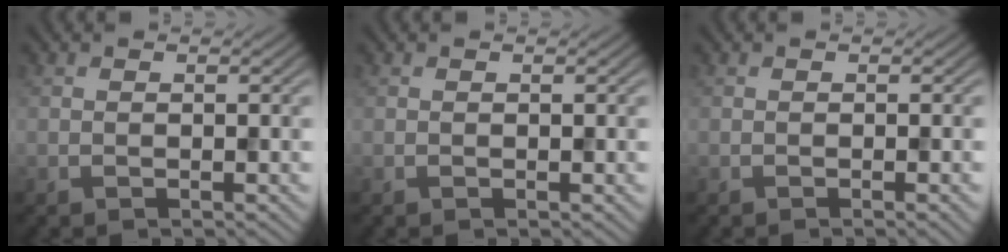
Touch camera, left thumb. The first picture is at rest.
{"total": 0.0}
{"total": 0.9, "force": [-0.3, 0.1, 0.9], "torque": [-0.013, -0.002, -0.006]}